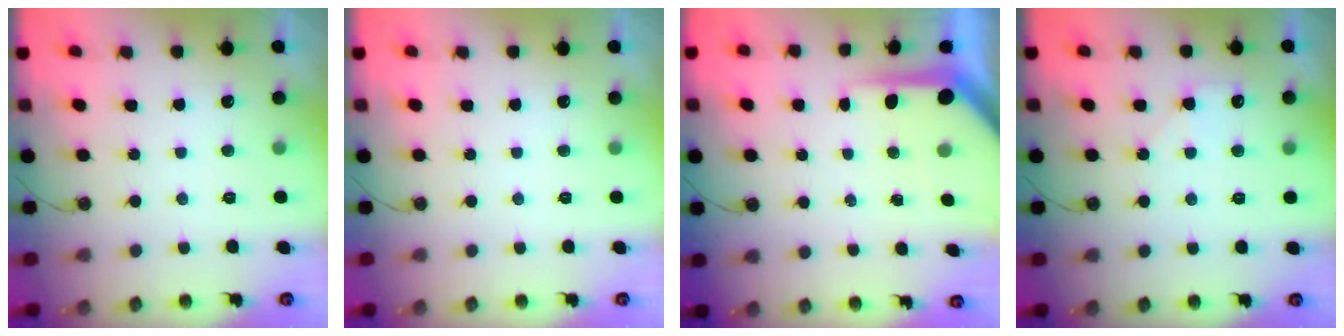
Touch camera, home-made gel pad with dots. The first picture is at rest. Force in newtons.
{"total": 0.0}
{"total": 6.2, "press": 6.2, "slide": 0.6}
{"total": 5.1, "press": 5.0, "slide": 0.9}